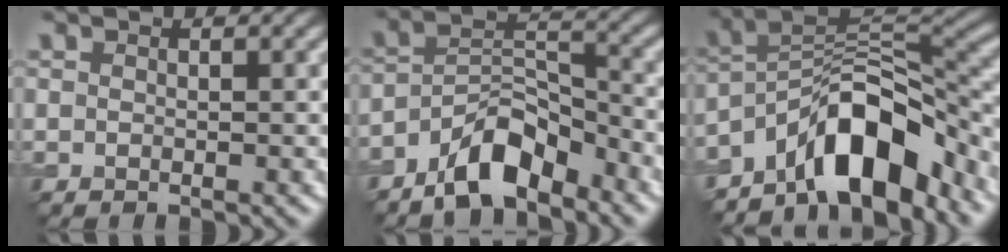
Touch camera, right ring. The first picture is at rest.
{"total": 6.5, "force": [-4.7, 2.5, 3.7], "torque": [-0.053, 0.011, -0.092]}
{"total": 9.8, "force": [-6.3, 3.8, 6.4], "torque": [-0.078, 0.018, -0.120]}